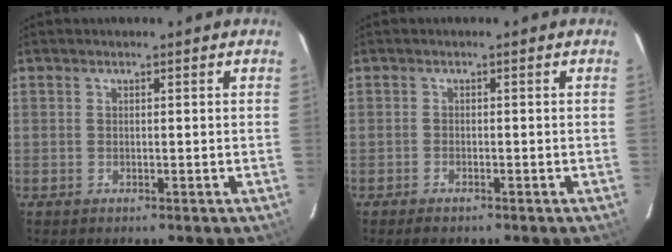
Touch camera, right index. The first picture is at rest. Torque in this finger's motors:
{"motor_torque": [0.24, -0.14, -0.01, 0.01]}